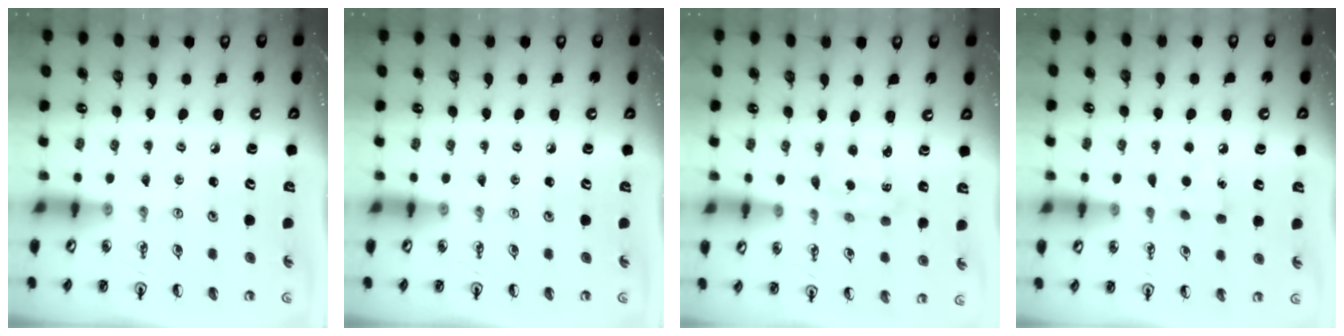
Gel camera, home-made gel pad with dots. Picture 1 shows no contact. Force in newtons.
{"total": 0.0}
{"total": 2.1, "press": 2.1, "slide": 0.4}
{"total": 7.2, "press": 7.1, "slide": 0.8}